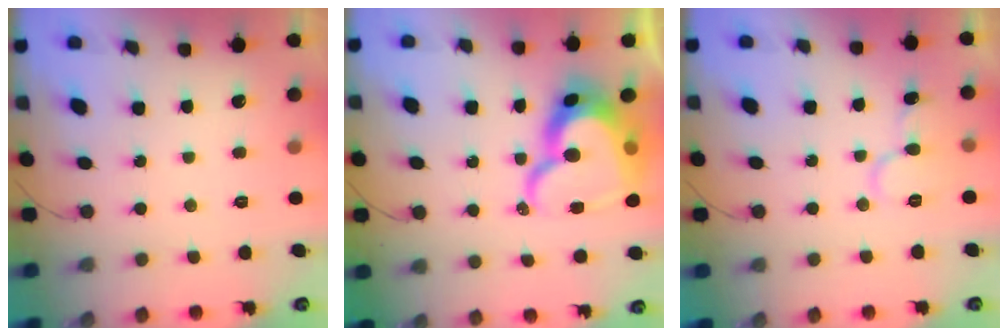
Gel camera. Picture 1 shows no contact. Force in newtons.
{"total": 21.6, "press": 21.5, "slide": 1.9}
{"total": 8.8, "press": 8.7, "slide": 1.0}